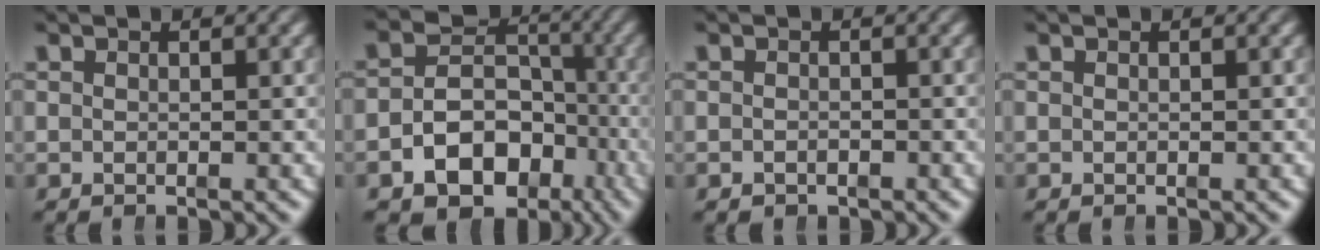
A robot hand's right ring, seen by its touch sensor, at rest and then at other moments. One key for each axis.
{"total": 13.1, "fx": -5.4, "fy": 10.7, "fz": 5.5, "tx": -0.102, "ty": -0.054, "tz": -0.075}
{"total": 0.9, "fx": -0.8, "fy": 0.4, "fz": 0.0, "tx": -0.001, "ty": -0.014, "tz": -0.007}
{"total": 0.0}